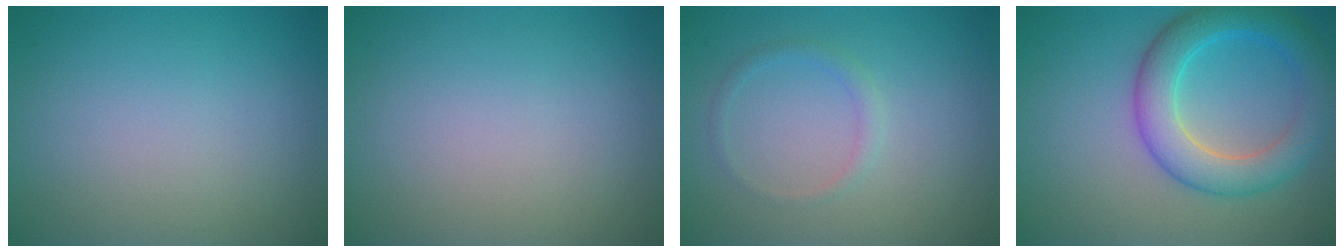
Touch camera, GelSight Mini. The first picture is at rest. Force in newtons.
{"total": 0.0}
{"total": 1.2, "press": 1.2, "slide": 0.0}
{"total": 5.9, "press": 5.9, "slide": 0.1}